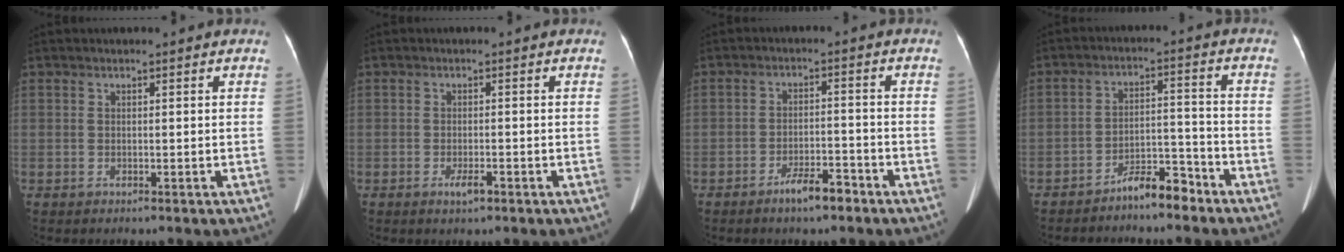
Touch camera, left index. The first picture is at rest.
{"total": 2.0, "force": [-1.2, 0.5, 1.5], "torque": [-0.025, -0.001, -0.018]}
{"total": 4.8, "force": [-3.6, 1.1, 3.0], "torque": [-0.054, 0.002, -0.061]}
{"total": 5.9, "force": [-5.1, 1.3, 2.7], "torque": [-0.043, 0.010, -0.089]}